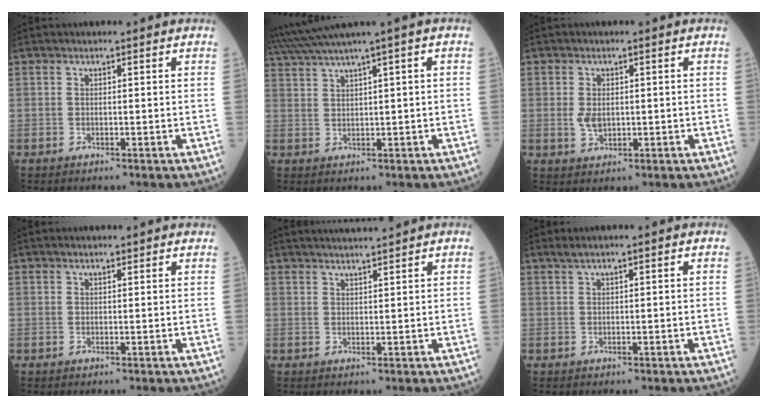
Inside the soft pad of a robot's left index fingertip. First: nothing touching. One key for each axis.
{"total": 5.3, "fx": 4.0, "fy": -1.7, "fz": 3.2, "tx": -0.076, "ty": 0.016, "tz": 0.088}
{"total": 2.7, "fx": 0.0, "fy": 1.9, "fz": 2.0, "tx": -0.043, "ty": -0.002, "tz": 0.010}
{"total": 3.6, "fx": 3.3, "fy": 0.9, "fz": 1.2, "tx": -0.014, "ty": 0.029, "tz": 0.045}
{"total": 5.3, "fx": 5.0, "fy": -0.7, "fz": 1.6, "tx": -0.027, "ty": 0.022, "tz": 0.083}
{"total": 1.9, "fx": 1.6, "fy": 0.0, "fz": 1.1, "tx": -0.022, "ty": 0.023, "tz": 0.034}